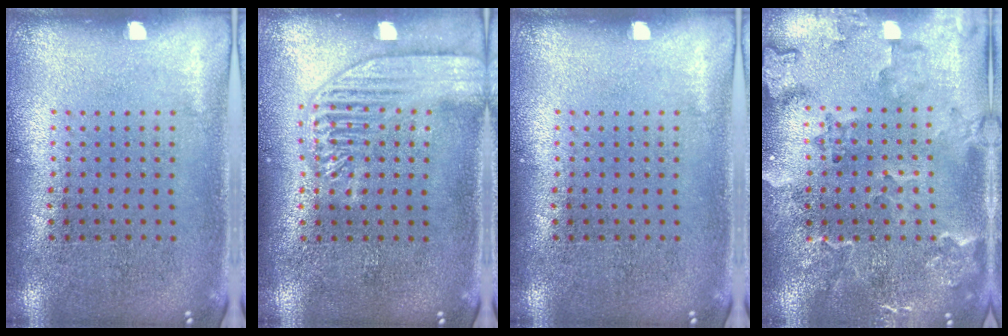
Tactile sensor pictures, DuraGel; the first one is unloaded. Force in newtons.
{"total": 3.2, "press": 3.2, "slide": 0.4}
{"total": 0.0}
{"total": 2.4, "press": 2.2, "slide": 1.0}